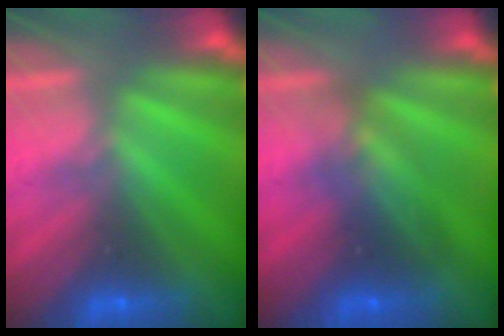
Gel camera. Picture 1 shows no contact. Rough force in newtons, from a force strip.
{"total": 2.9}